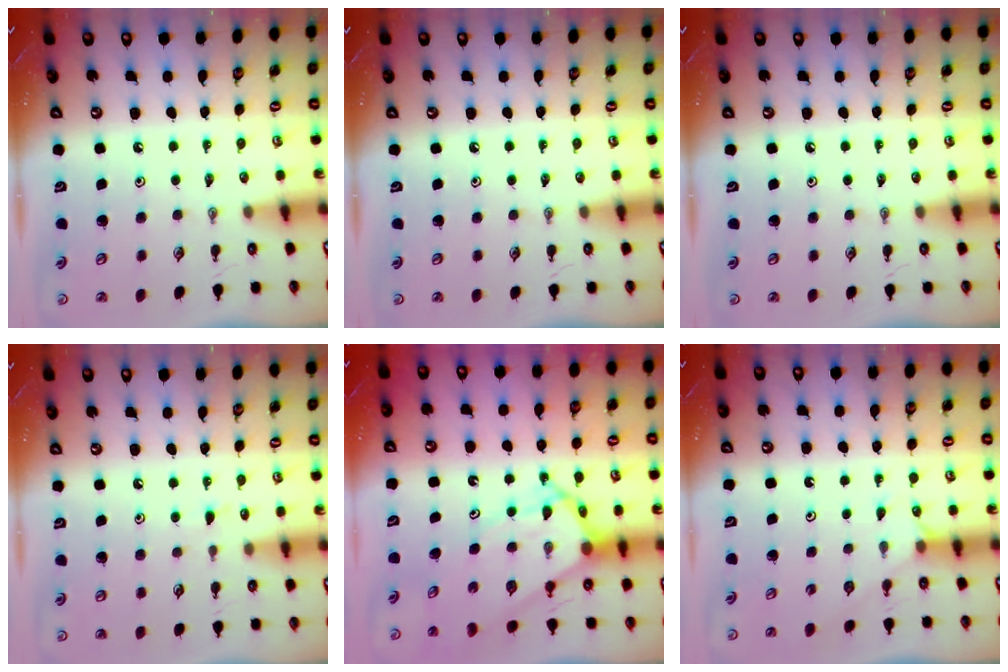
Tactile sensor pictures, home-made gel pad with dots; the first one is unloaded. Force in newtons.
{"total": 0.0}
{"total": 0.0}
{"total": 4.8, "press": 4.7, "slide": 0.6}
{"total": 9.5, "press": 9.4, "slide": 0.7}
{"total": 4.4, "press": 4.4, "slide": 0.4}